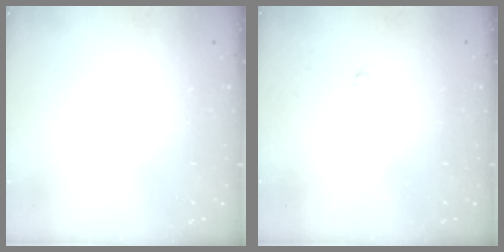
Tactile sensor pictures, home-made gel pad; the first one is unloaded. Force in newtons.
{"total": 0.0}